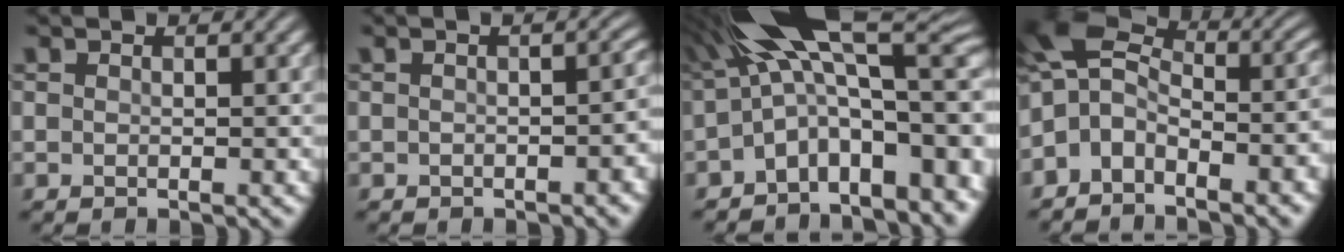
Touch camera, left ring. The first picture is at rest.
{"total": 2.8, "force": [-0.6, 1.2, 2.5], "torque": [-0.028, 0.005, -0.005]}
{"total": 14.7, "force": [-1.6, 6.8, 12.9], "torque": [-0.173, 0.019, -0.012]}
{"total": 8.2, "force": [-2.8, 5.1, 5.8], "torque": [-0.089, 0.017, -0.070]}